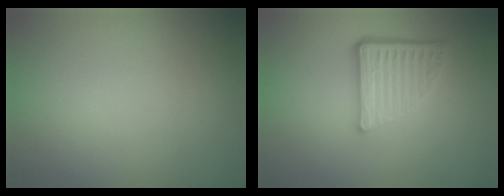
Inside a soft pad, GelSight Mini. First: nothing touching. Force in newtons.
{"total": 5.0, "press": 3.6, "slide": 3.6}